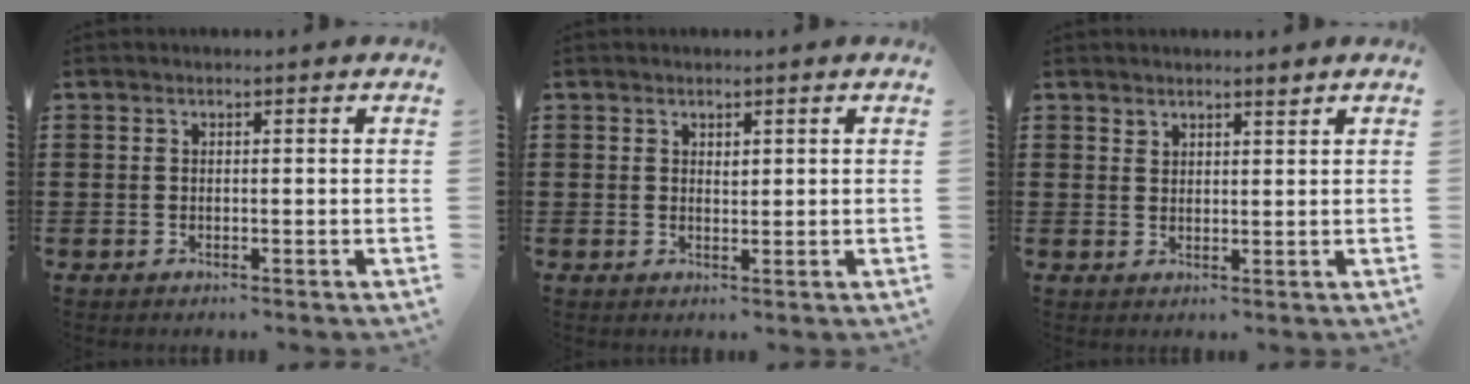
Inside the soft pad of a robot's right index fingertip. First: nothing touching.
{"total": 1.0, "force": [0.7, 0.5, 0.4], "torque": [-0.009, 0.002, 0.014]}
{"total": 2.0, "force": [1.9, 0.4, 0.3], "torque": [-0.009, 0.002, 0.037]}